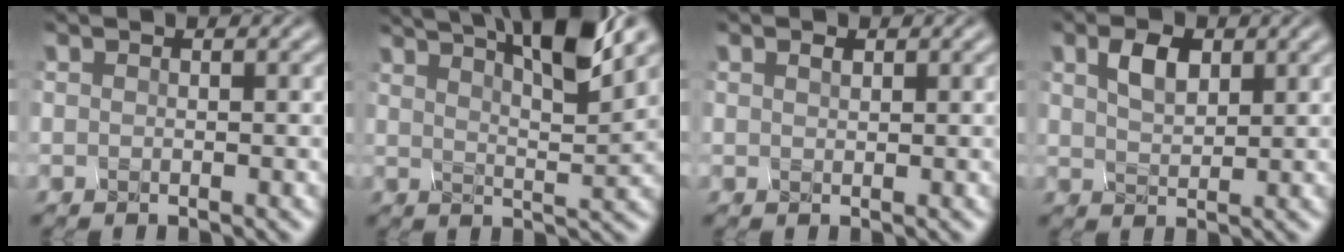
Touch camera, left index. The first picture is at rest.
{"total": 8.3, "force": [5.5, 1.2, 6.1], "torque": [-0.087, 0.020, 0.094]}
{"total": 1.1, "force": [-0.1, -0.5, -1.0], "torque": [0.004, -0.002, 0.018]}
{"total": 0.9, "force": [0.8, 0.4, 0.3], "torque": [-0.028, 0.002, 0.037]}